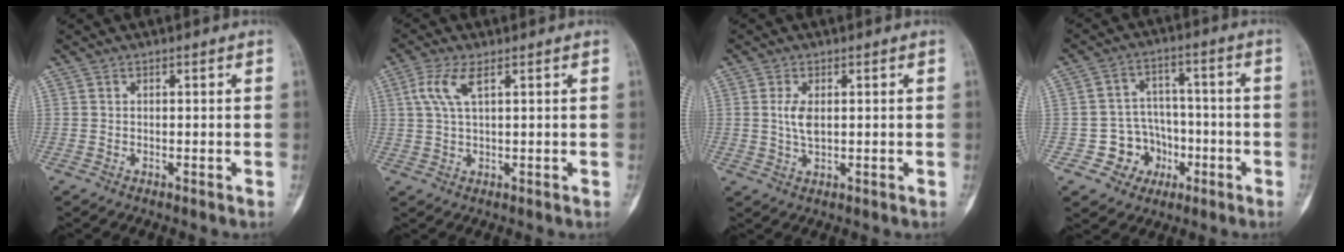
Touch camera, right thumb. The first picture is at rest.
{"total": 5.3, "force": [2.0, 1.7, 4.5], "torque": [-0.113, 0.006, 0.043]}
{"total": 3.6, "force": [0.5, 1.6, 3.1], "torque": [-0.069, -0.004, 0.014]}
{"total": 8.9, "force": [-3.2, 8.0, 2.2], "torque": [0.016, 0.038, -0.045]}